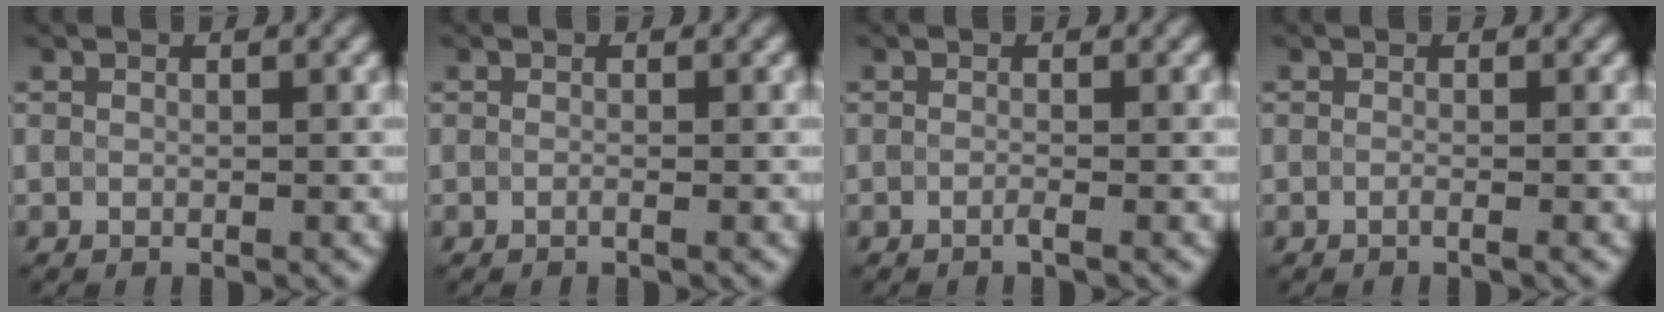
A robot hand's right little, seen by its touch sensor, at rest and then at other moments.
{"total": 0.6, "force": [-0.5, -0.1, 0.0], "torque": [0.000, -0.008, -0.013]}
{"total": 1.0, "force": [-0.9, -0.3, -0.2], "torque": [0.001, -0.006, -0.015]}
{"total": 0.7, "force": [-0.7, 0.1, 0.2], "torque": [0.002, -0.008, -0.017]}